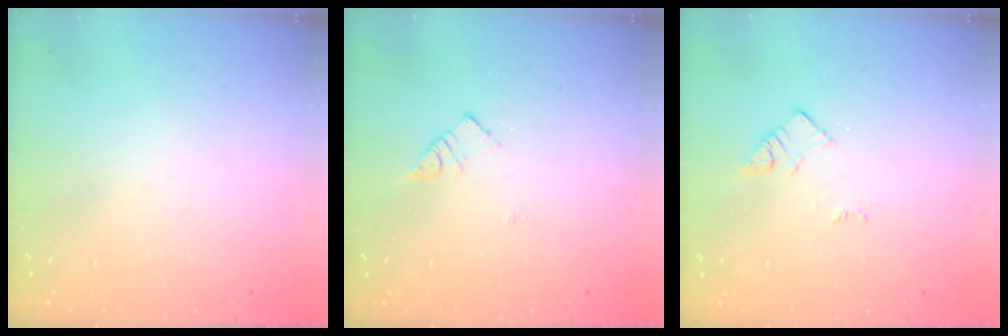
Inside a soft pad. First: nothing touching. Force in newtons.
{"total": 4.1, "press": 4.0, "slide": 0.5}
{"total": 3.0, "press": 3.0, "slide": 0.4}